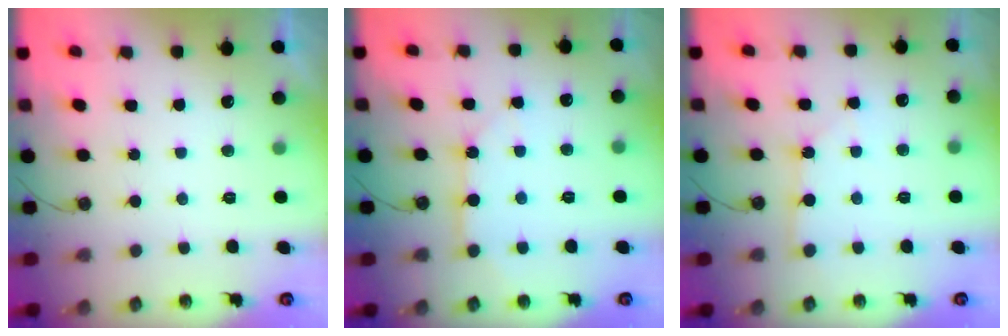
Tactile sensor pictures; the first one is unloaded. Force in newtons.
{"total": 9.3, "press": 9.2, "slide": 0.7}
{"total": 2.0, "press": 2.0, "slide": 0.3}